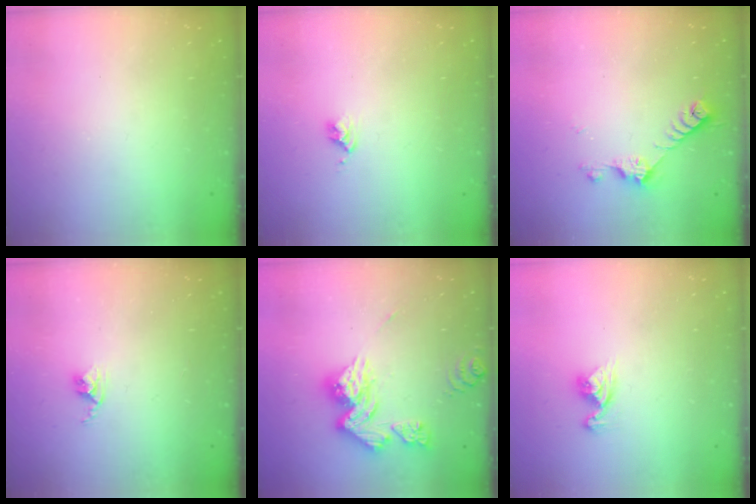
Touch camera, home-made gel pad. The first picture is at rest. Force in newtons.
{"total": 2.7, "press": 2.6, "slide": 0.4}
{"total": 7.2, "press": 7.2, "slide": 0.9}
{"total": 2.8, "press": 2.7, "slide": 0.4}
{"total": 14.6, "press": 14.5, "slide": 1.5}
{"total": 8.2, "press": 8.2, "slide": 0.8}